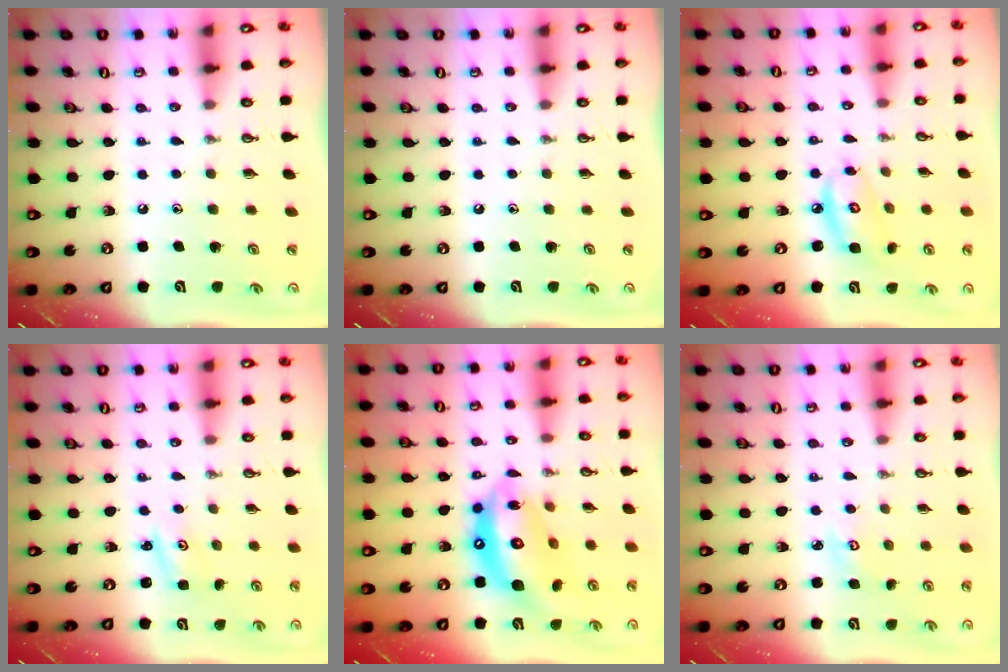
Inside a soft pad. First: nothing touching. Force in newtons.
{"total": 0.0}
{"total": 7.3, "press": 7.3, "slide": 0.5}
{"total": 1.6, "press": 1.6, "slide": 0.2}
{"total": 16.9, "press": 16.8, "slide": 1.9}
{"total": 3.7, "press": 3.7, "slide": 0.4}